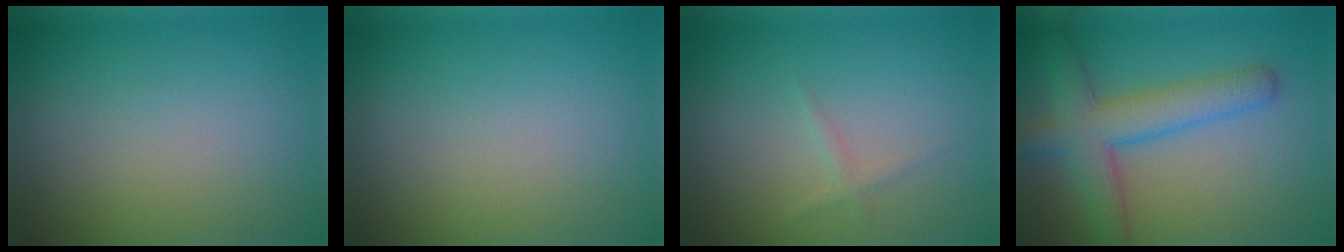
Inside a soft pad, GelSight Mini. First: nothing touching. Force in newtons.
{"total": 0.0}
{"total": 0.8, "press": 0.8, "slide": 0.1}
{"total": 5.8, "press": 5.8, "slide": 0.3}